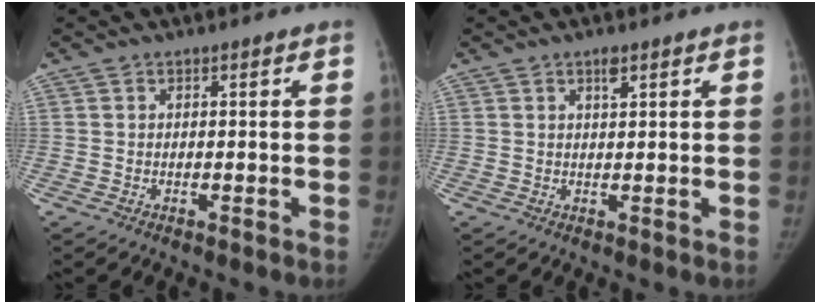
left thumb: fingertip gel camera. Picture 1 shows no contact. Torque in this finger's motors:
{"motor_torque": [0.00, -0.15, 0.39, 0.01, 0.13]}